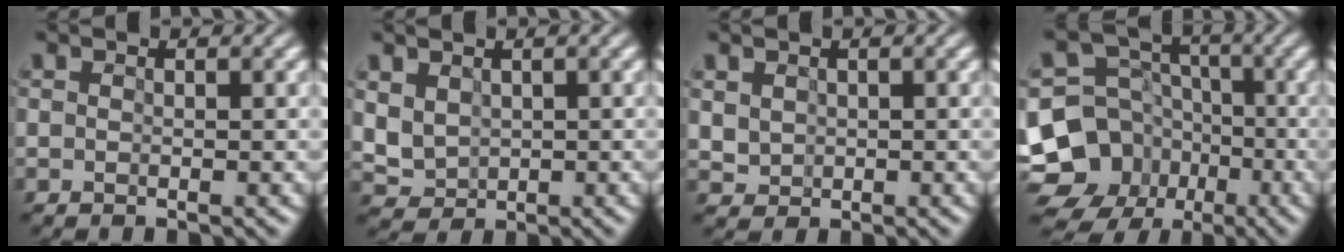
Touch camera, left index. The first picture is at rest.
{"total": 3.2, "force": [1.1, 2.6, 1.3], "torque": [-0.055, 0.000, 0.039]}
{"total": 1.9, "force": [0.6, 1.6, 0.8], "torque": [-0.023, 0.009, 0.024]}
{"total": 11.2, "force": [-5.7, 9.0, 3.3], "torque": [-0.096, -0.018, -0.095]}